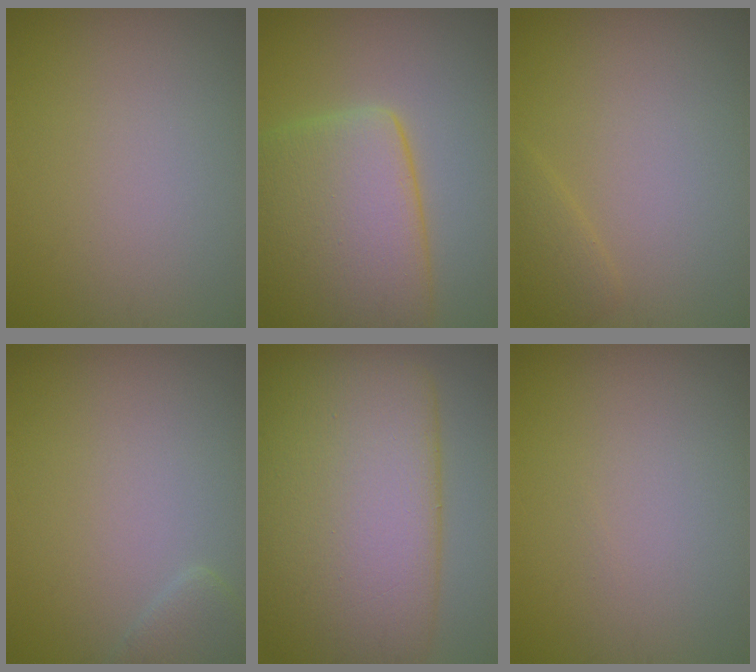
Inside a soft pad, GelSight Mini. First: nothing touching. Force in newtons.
{"total": 10.4, "press": 10.4, "slide": 0.4}
{"total": 1.3, "press": 1.3, "slide": 0.1}
{"total": 1.7, "press": 1.7, "slide": 0.1}
{"total": 13.4, "press": 13.4, "slide": 0.4}
{"total": 0.0}